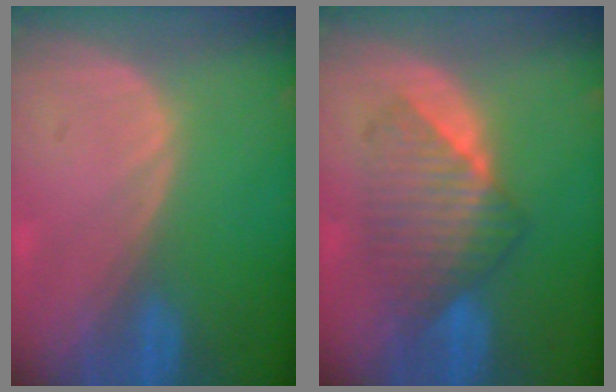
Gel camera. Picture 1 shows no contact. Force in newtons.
{"total": 7.1, "press": 7.1, "slide": 0.2}